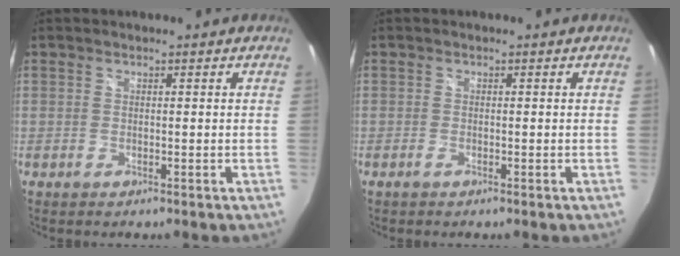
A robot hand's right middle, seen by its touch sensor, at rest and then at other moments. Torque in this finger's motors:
{"motor_torque": [-0.58, 0.13, 0.00, -0.01]}